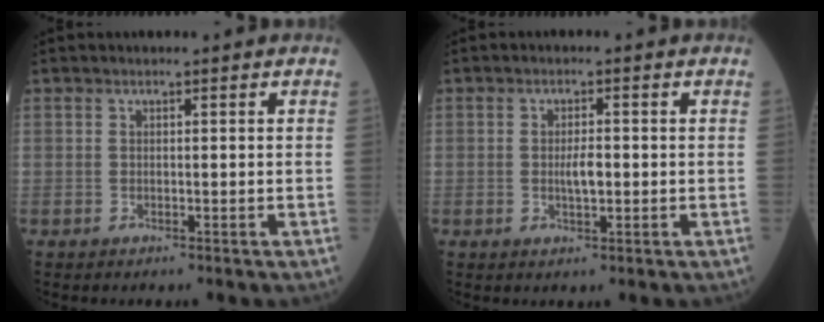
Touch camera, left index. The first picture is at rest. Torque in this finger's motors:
{"motor_torque": [0.09, 0.01, 0.05, 0.02]}